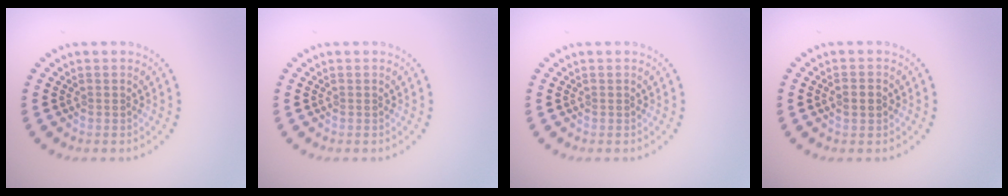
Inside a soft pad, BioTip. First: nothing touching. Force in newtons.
{"total": 0.0}
{"total": 0.0}
{"total": 1.4, "press": 1.4, "slide": 0.1}